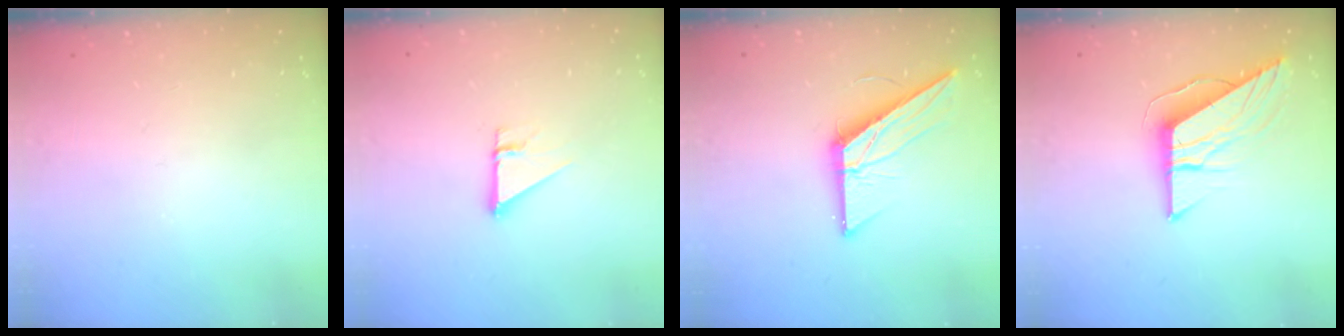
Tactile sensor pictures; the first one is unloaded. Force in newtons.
{"total": 2.7, "press": 2.7, "slide": 0.2}
{"total": 13.9, "press": 13.9, "slide": 0.5}
{"total": 9.8, "press": 9.8, "slide": 0.5}